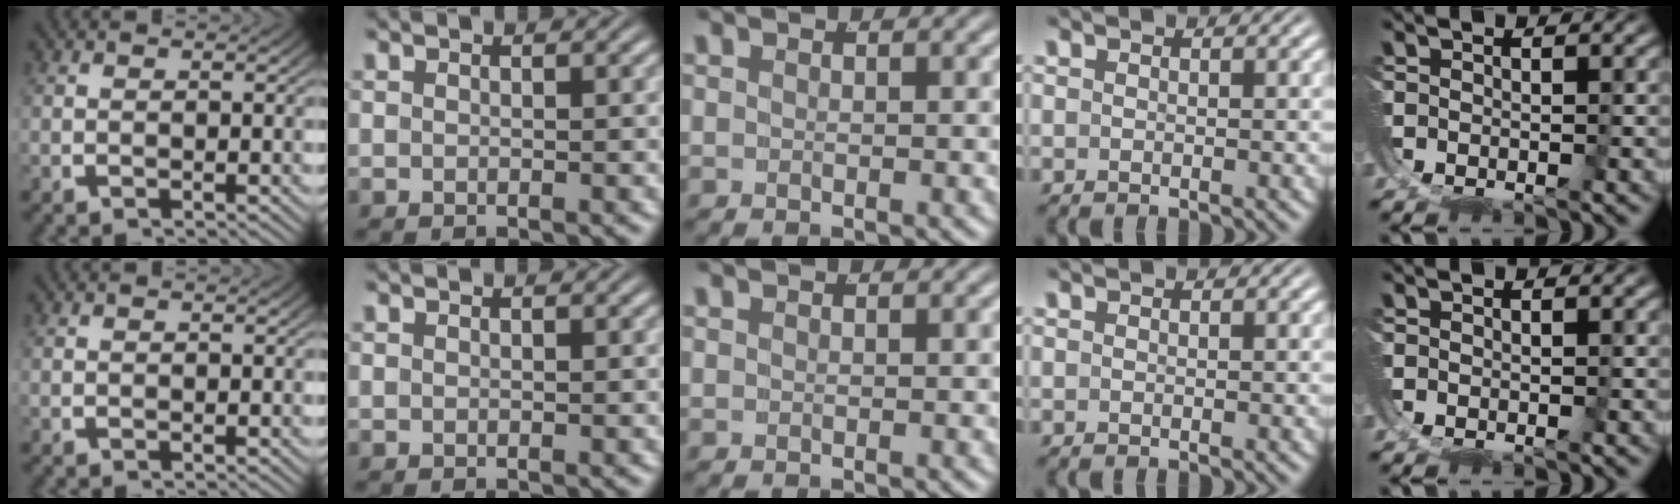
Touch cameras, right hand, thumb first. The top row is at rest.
{}